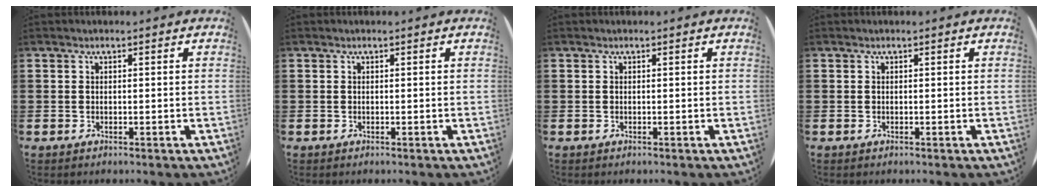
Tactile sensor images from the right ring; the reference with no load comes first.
{"total": 0.0}
{"total": 0.0}
{"total": 0.0}